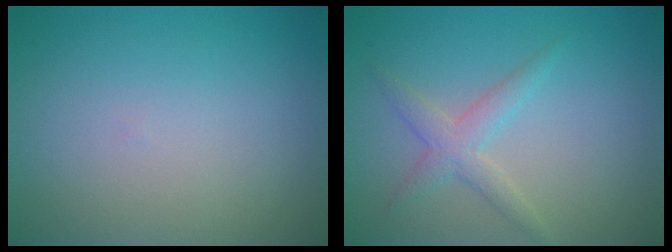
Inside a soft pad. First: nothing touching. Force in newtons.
{"total": 2.3, "press": 2.3, "slide": 0.0}